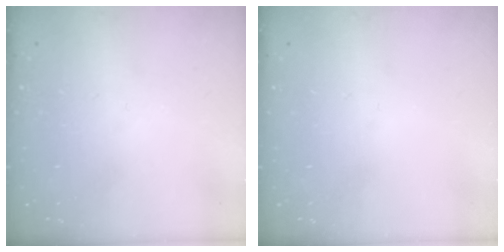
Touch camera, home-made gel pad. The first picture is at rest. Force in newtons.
{"total": 0.0}